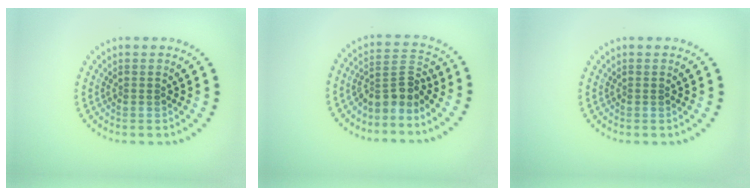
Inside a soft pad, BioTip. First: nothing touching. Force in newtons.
{"total": 3.3, "press": 2.4, "slide": 2.2}
{"total": 0.0}